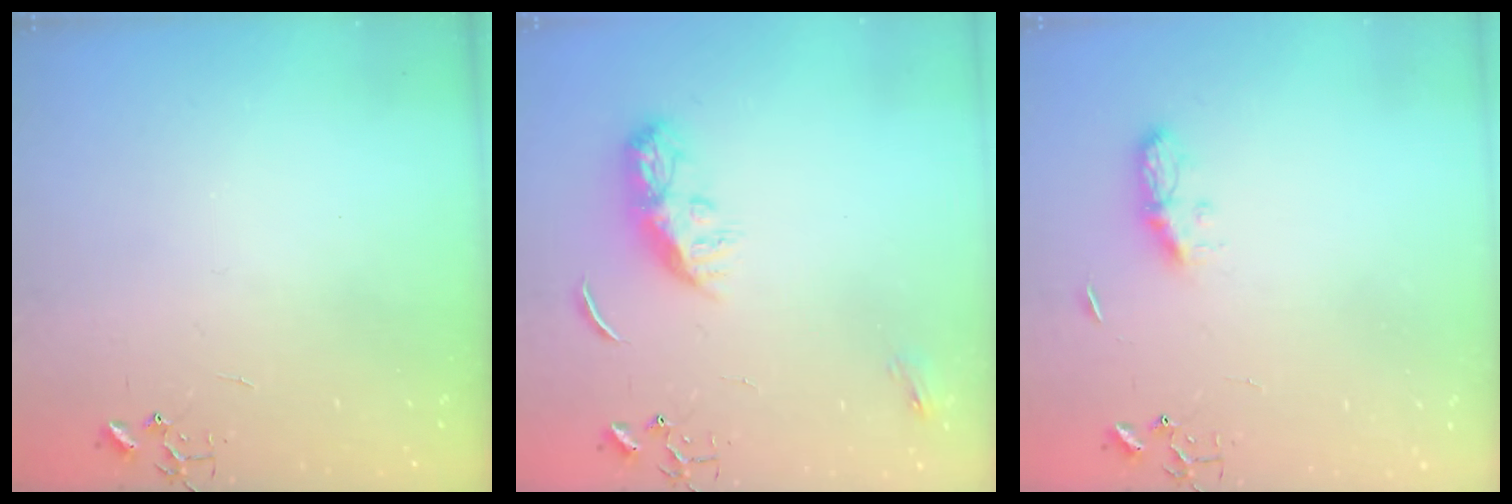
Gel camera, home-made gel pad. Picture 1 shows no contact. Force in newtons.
{"total": 8.7, "press": 8.7, "slide": 0.4}
{"total": 6.3, "press": 6.3, "slide": 0.6}